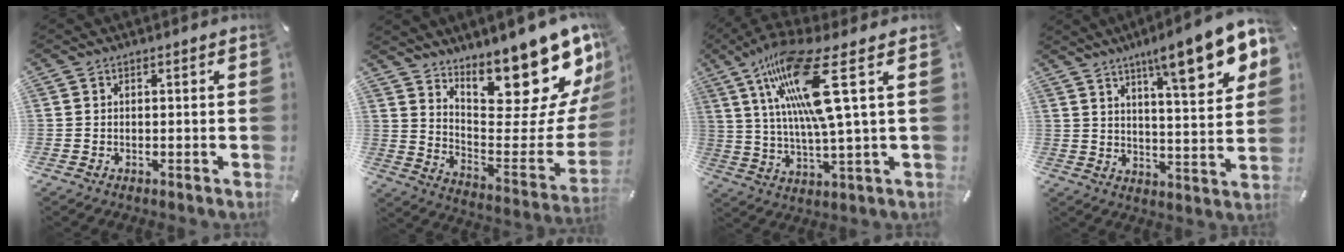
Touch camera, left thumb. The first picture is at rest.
{"total": 19.8, "force": [16.5, 5.5, 9.4], "torque": [-0.091, -0.156, 0.269]}
{"total": 18.5, "force": [7.2, 3.0, 16.7], "torque": [-0.341, -0.023, 0.106]}
{"total": 15.0, "force": [9.8, 3.2, 10.9], "torque": [-0.151, -0.060, 0.150]}